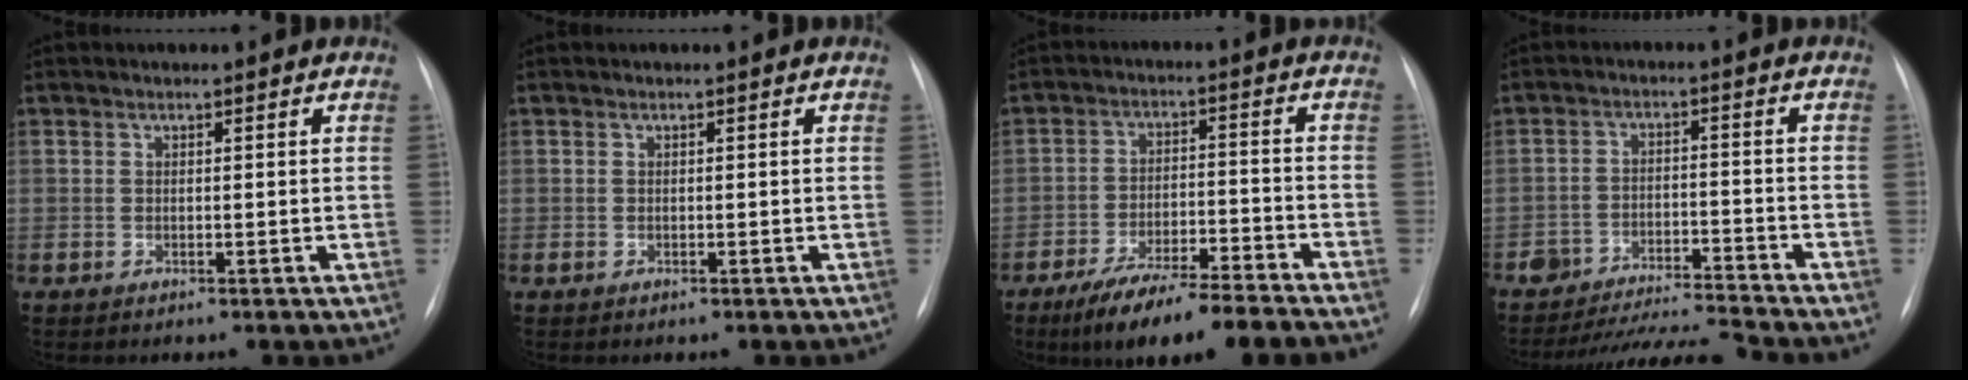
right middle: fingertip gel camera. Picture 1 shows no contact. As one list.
[{"total": 0.0}, {"total": 13.0, "force": [-10.8, 0.8, 7.1], "torque": [-0.108, -0.013, -0.176]}, {"total": 10.4, "force": [-10.2, -0.6, 1.9], "torque": [-0.023, -0.002, -0.169]}]